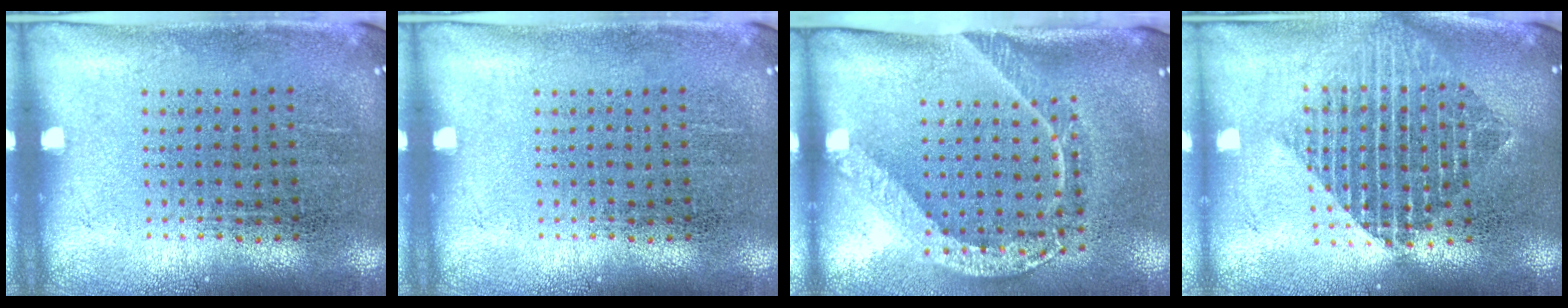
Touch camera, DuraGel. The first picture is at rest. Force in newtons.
{"total": 0.0}
{"total": 2.0, "press": 1.4, "slide": 1.4}
{"total": 2.2, "press": 1.8, "slide": 1.3}